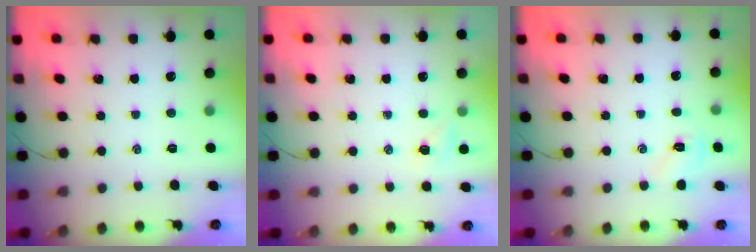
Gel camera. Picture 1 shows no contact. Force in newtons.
{"total": 4.0, "press": 3.8, "slide": 1.1}
{"total": 4.7, "press": 4.5, "slide": 1.2}